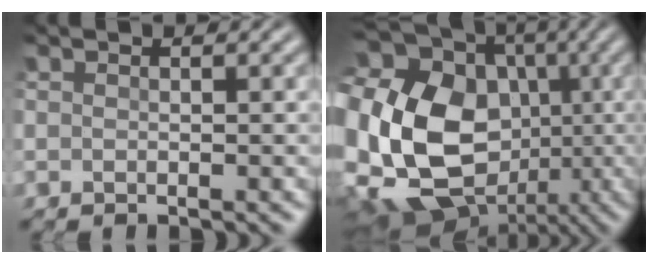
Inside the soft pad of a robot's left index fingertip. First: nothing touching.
{"total": 23.4, "force": [-1.5, 19.9, 12.3], "torque": [-0.292, 0.014, -0.056]}